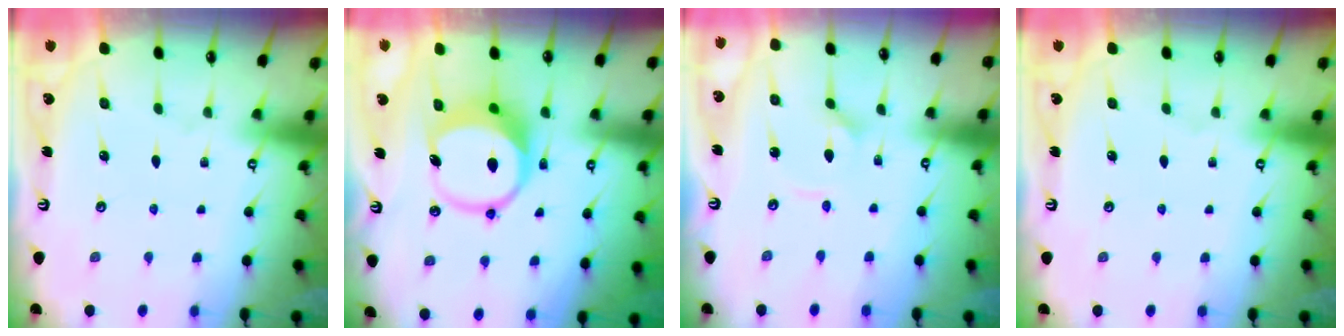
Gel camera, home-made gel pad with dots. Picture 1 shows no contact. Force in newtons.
{"total": 9.9, "press": 9.8, "slide": 1.6}
{"total": 2.3, "press": 2.2, "slide": 0.7}
{"total": 0.0}